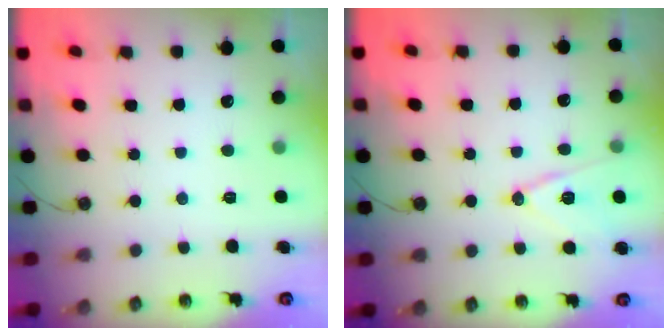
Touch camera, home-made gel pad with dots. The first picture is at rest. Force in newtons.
{"total": 12.4, "press": 11.9, "slide": 3.5}